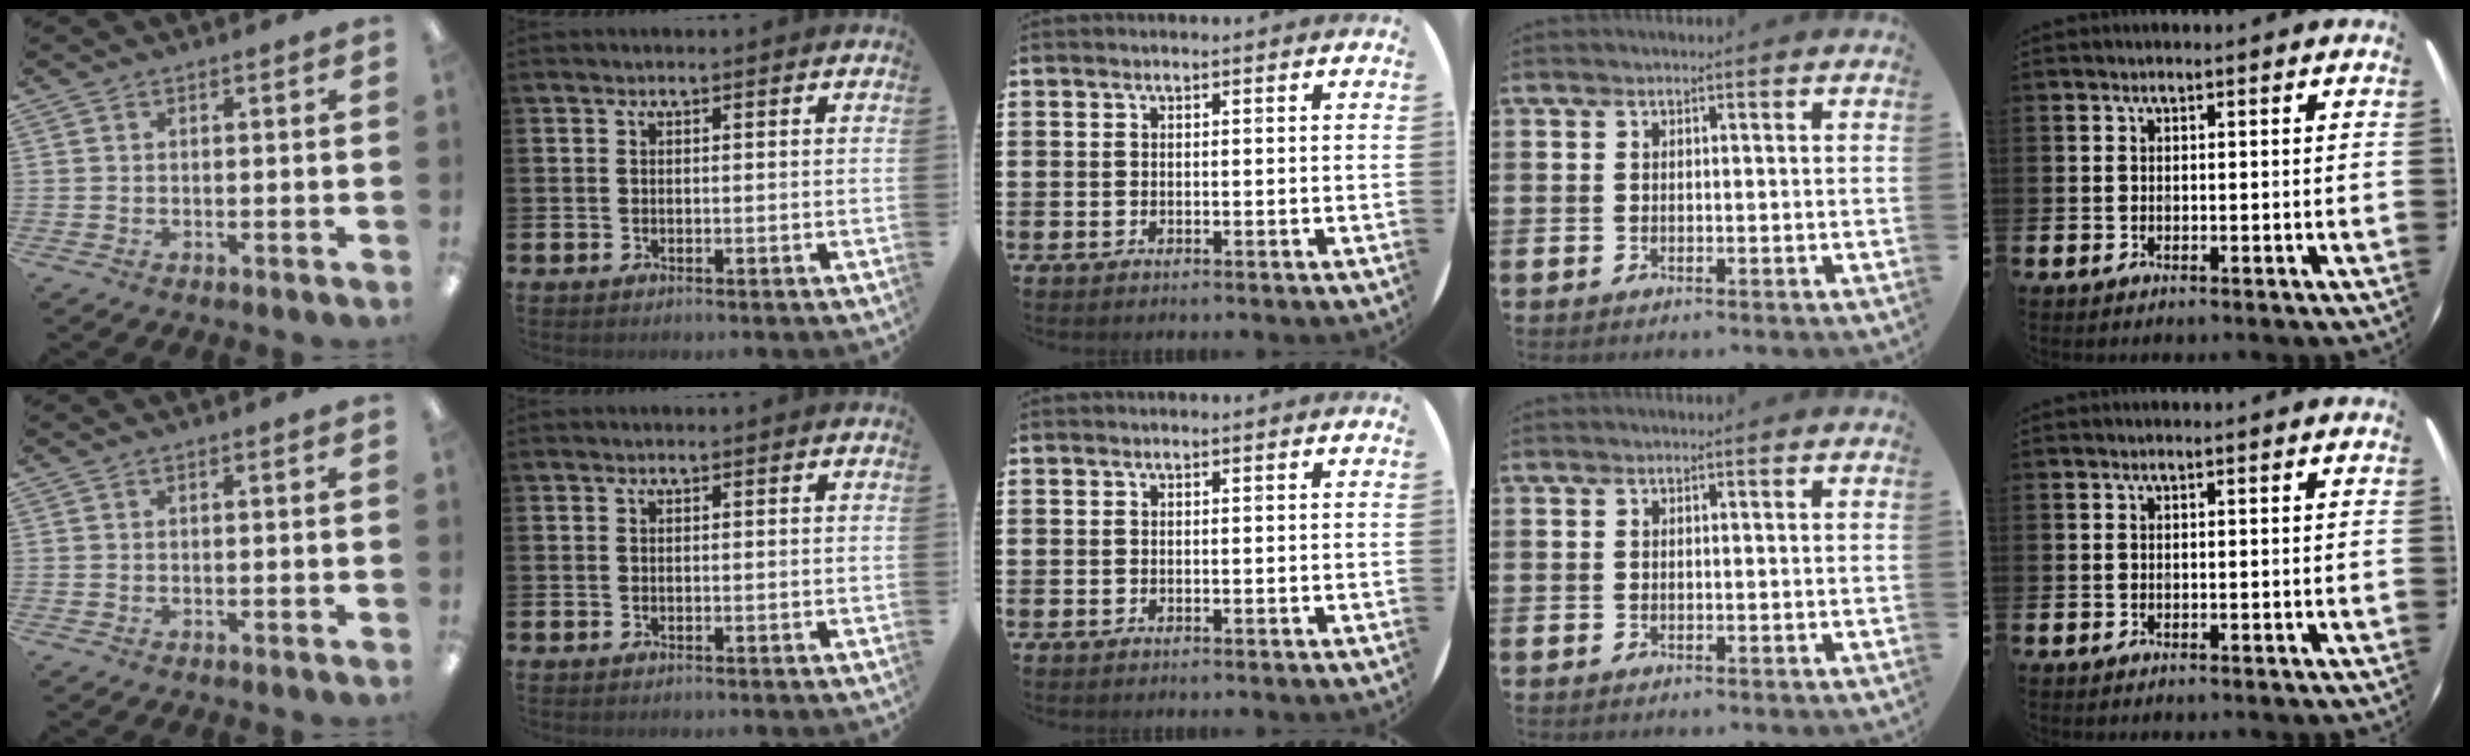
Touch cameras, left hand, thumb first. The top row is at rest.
{}